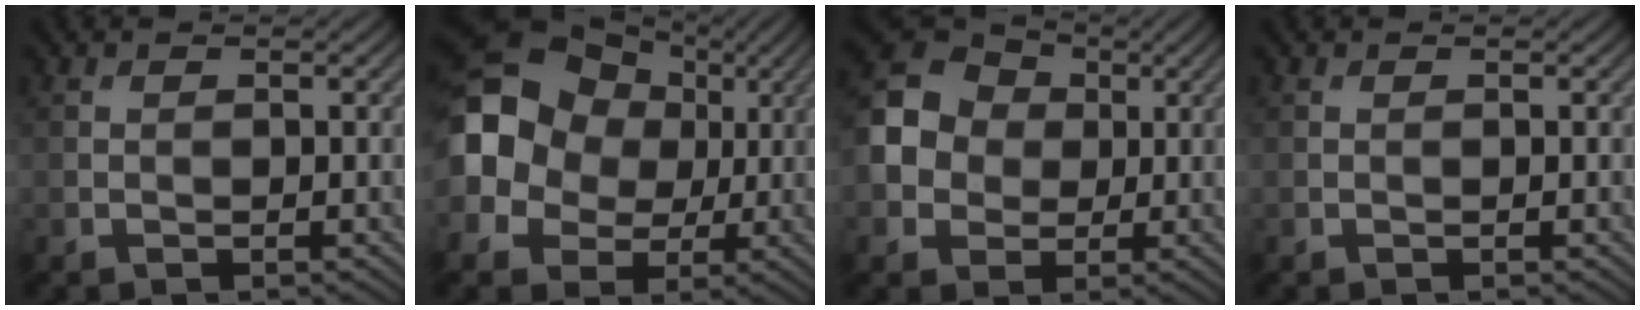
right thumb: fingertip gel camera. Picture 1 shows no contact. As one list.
[{"total": 13.9, "force": [1.6, 11.6, 7.6], "torque": [-0.188, 0.009, 0.012]}, {"total": 11.1, "force": [0.7, 9.9, 5.1], "torque": [-0.155, 0.021, -0.009]}, {"total": 0.0}]